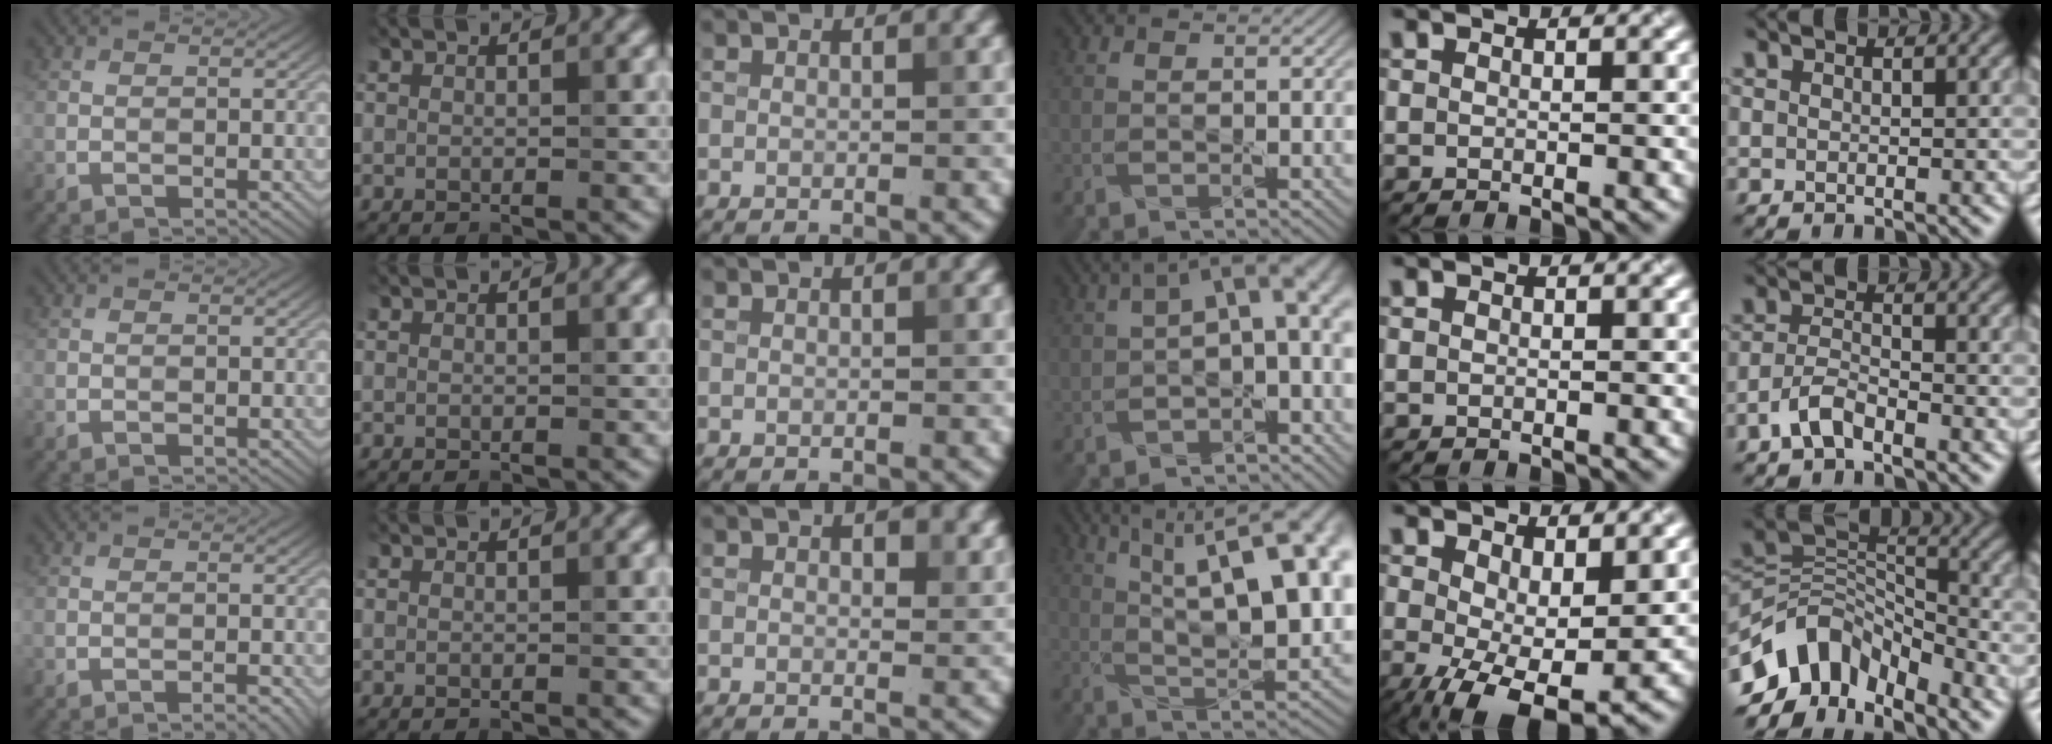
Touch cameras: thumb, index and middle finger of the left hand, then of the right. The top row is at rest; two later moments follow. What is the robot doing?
{"motion": "pour", "object": "sugar"}